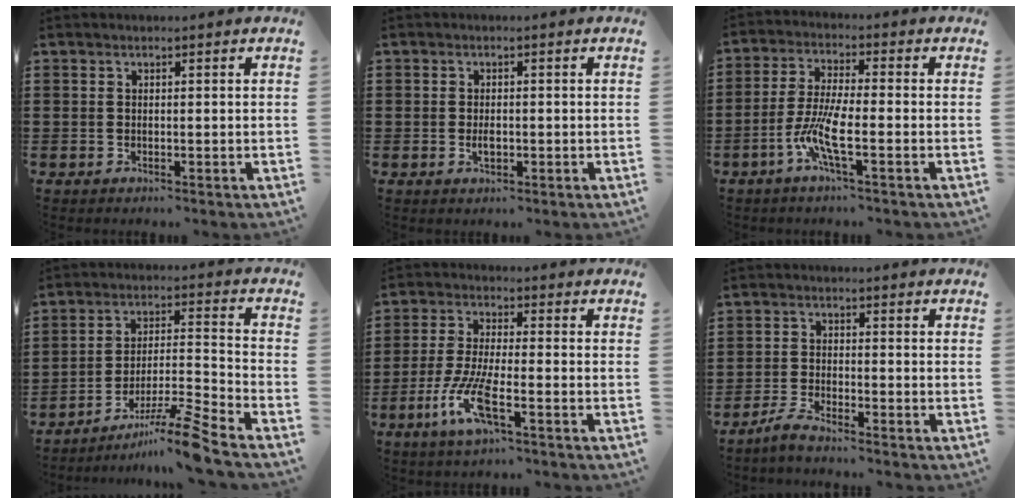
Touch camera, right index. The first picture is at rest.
{"total": 1.6, "force": [-0.3, 0.9, 1.3], "torque": [-0.024, 0.000, -0.004]}
{"total": 7.3, "force": [-3.0, 1.4, 6.5], "torque": [-0.147, -0.013, -0.064]}
{"total": 9.9, "force": [-8.0, 0.0, 5.7], "torque": [-0.082, 0.015, -0.153]}
{"total": 8.0, "force": [-3.8, 1.8, 6.8], "torque": [-0.163, -0.016, -0.077]}
{"total": 2.8, "force": [-2.6, -0.1, 1.0], "torque": [-0.036, 0.000, -0.055]}